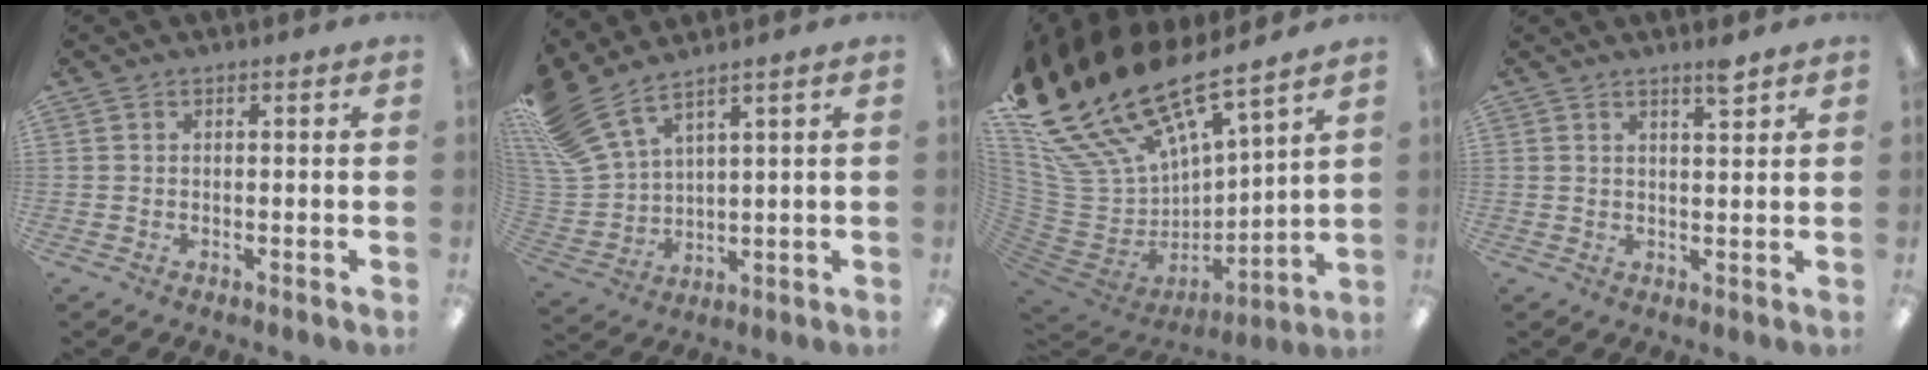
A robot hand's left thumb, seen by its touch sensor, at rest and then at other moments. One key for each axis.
{"total": 12.3, "fx": 8.9, "fy": 4.9, "fz": 6.9, "tx": -0.168, "ty": -0.042, "tz": 0.172}
{"total": 24.9, "fx": 21.4, "fy": 8.8, "fz": 9.3, "tx": -0.184, "ty": -0.168, "tz": 0.410}
{"total": 3.4, "fx": 2.7, "fy": 0.2, "fz": 2.0, "tx": -0.030, "ty": -0.012, "tz": 0.044}